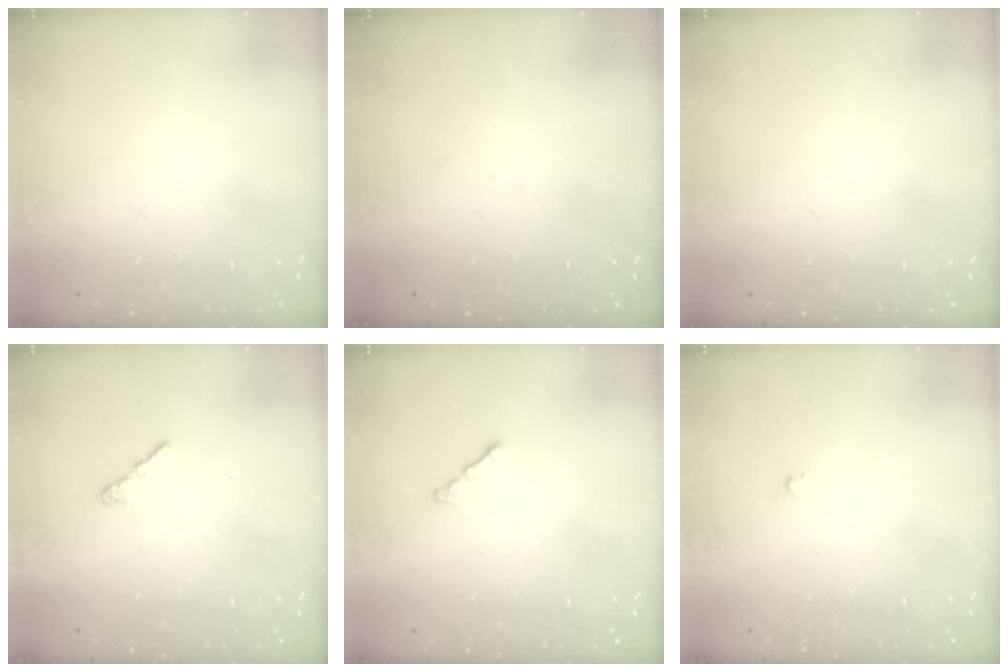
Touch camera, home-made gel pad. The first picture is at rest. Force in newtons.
{"total": 0.0}
{"total": 0.0}
{"total": 1.2, "press": 1.1, "slide": 0.5}
{"total": 1.7, "press": 1.6, "slide": 0.6}
{"total": 0.0}